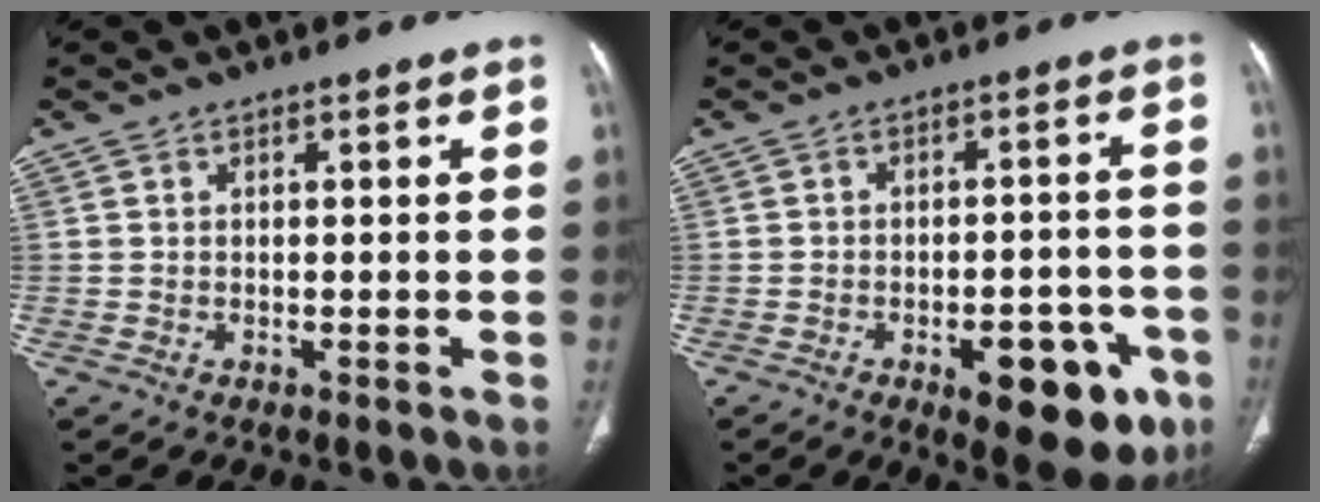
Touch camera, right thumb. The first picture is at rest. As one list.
[{"total": 14.4, "force": [-6.5, 6.5, 11.0], "torque": [-0.107, 0.026, -0.075]}]